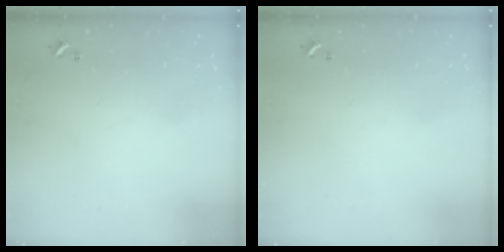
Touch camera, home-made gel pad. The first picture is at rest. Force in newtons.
{"total": 0.0}